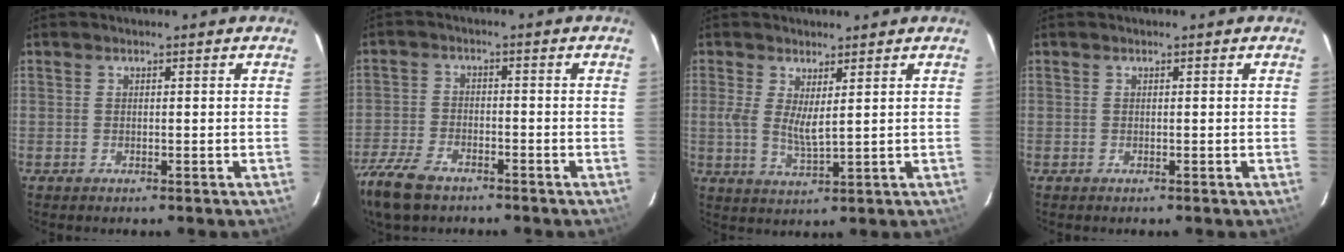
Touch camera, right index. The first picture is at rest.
{"total": 10.9, "force": [-7.8, 5.2, 5.4], "torque": [-0.149, -0.019, -0.155]}
{"total": 4.4, "force": [1.4, 1.1, 4.1], "torque": [-0.077, -0.011, 0.025]}
{"total": 0.0}